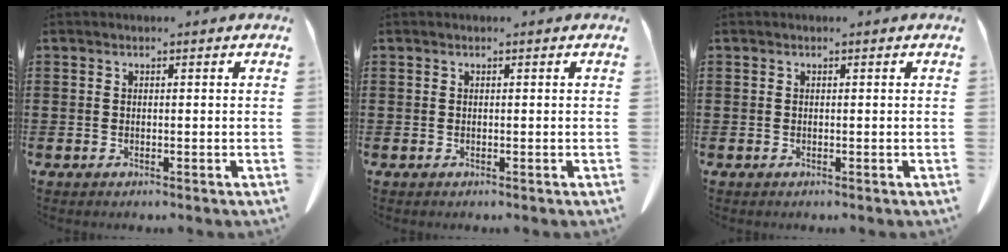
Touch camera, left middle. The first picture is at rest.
{"total": 0.0}
{"total": 0.0}